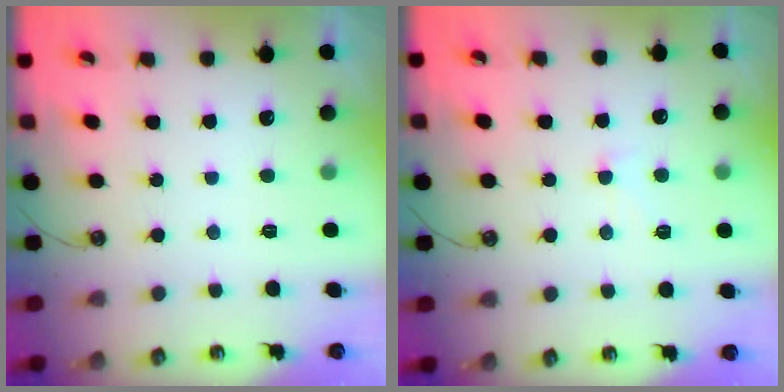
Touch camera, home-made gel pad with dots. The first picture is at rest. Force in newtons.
{"total": 0.8, "press": 0.5, "slide": 0.7}